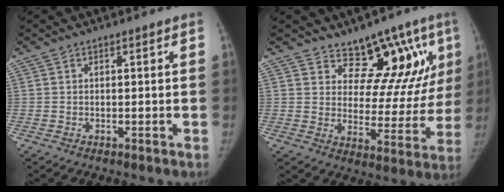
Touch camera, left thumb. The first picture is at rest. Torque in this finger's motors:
{"motor_torque": [-0.09, 0.02, 0.06, 0.02, -0.03]}